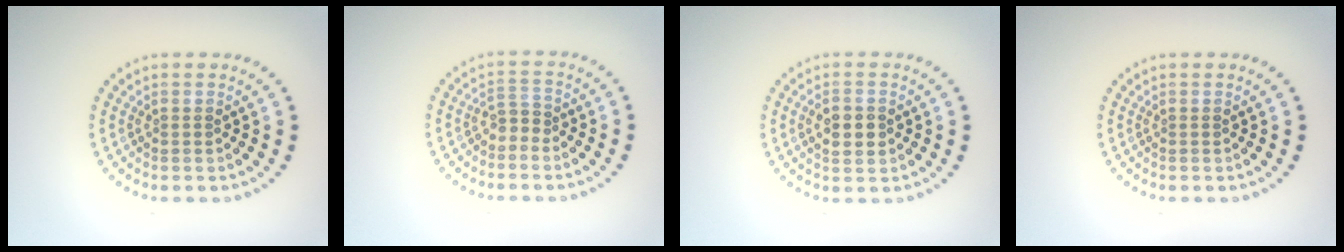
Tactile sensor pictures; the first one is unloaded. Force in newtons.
{"total": 1.5, "press": 1.0, "slide": 1.1}
{"total": 2.6, "press": 2.6, "slide": 0.1}
{"total": 0.0}